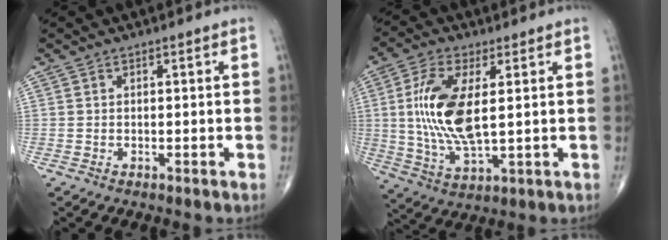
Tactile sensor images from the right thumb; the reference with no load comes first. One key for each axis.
{"total": 13.7, "fx": 1.9, "fy": 5.5, "fz": 12.4, "tx": -0.262, "ty": -0.014, "tz": 0.042}